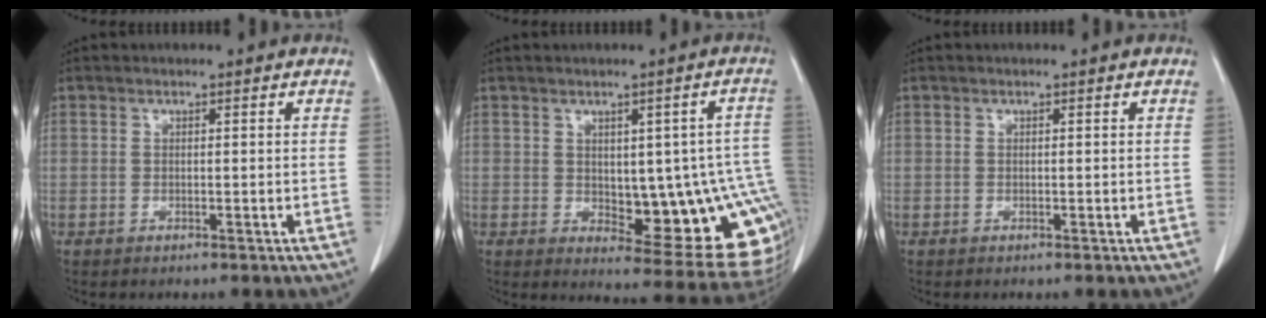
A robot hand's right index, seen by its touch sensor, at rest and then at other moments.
{"total": 16.1, "force": [-1.6, 5.3, 15.1], "torque": [-0.122, 0.016, 0.002]}
{"total": 0.0}